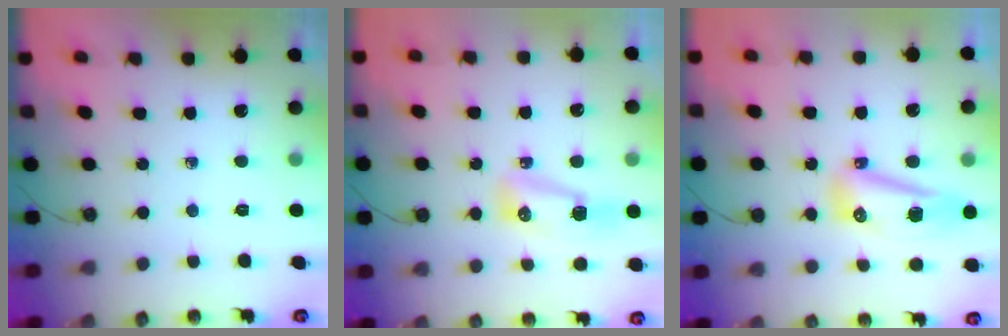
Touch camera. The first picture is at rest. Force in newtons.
{"total": 8.0, "press": 7.8, "slide": 1.6}
{"total": 13.5, "press": 11.5, "slide": 7.0}